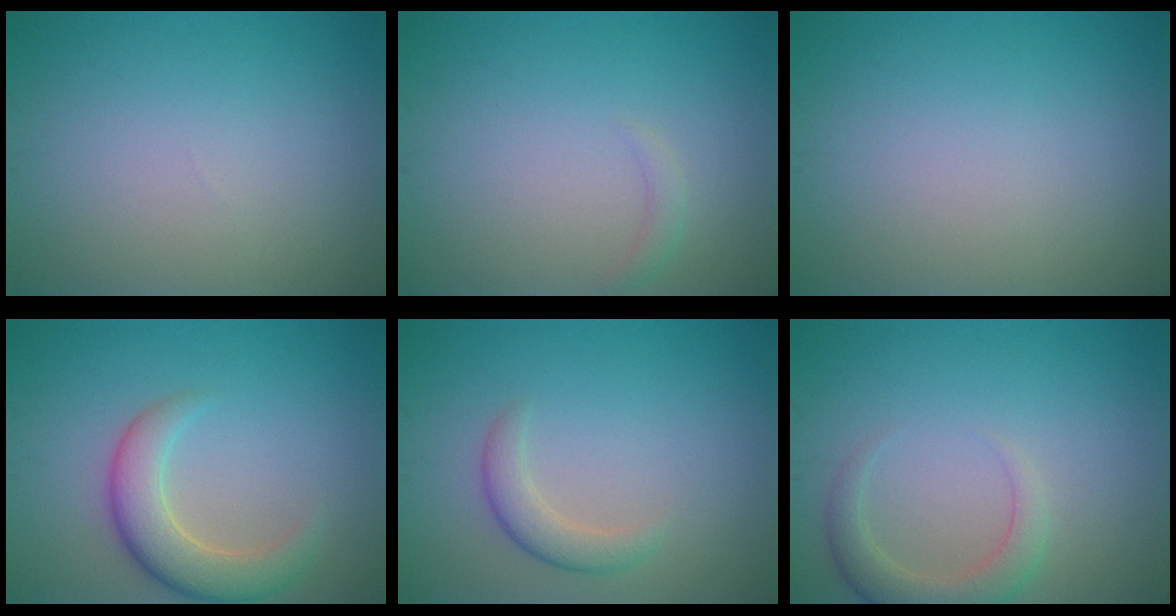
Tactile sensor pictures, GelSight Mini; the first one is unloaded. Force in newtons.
{"total": 0.9, "press": 0.9, "slide": 0.2}
{"total": 0.0}
{"total": 4.8, "press": 4.8, "slide": 0.4}
{"total": 2.3, "press": 2.3, "slide": 0.2}
{"total": 3.1, "press": 3.1, "slide": 0.4}